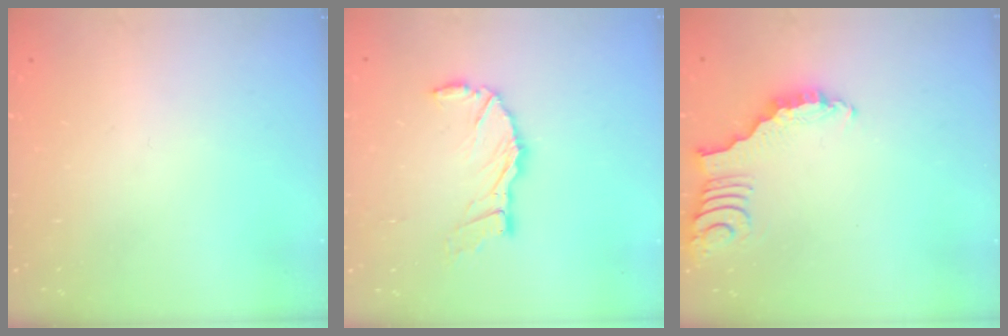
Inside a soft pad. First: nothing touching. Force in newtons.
{"total": 11.3, "press": 11.2, "slide": 1.4}
{"total": 3.0, "press": 3.0, "slide": 0.4}